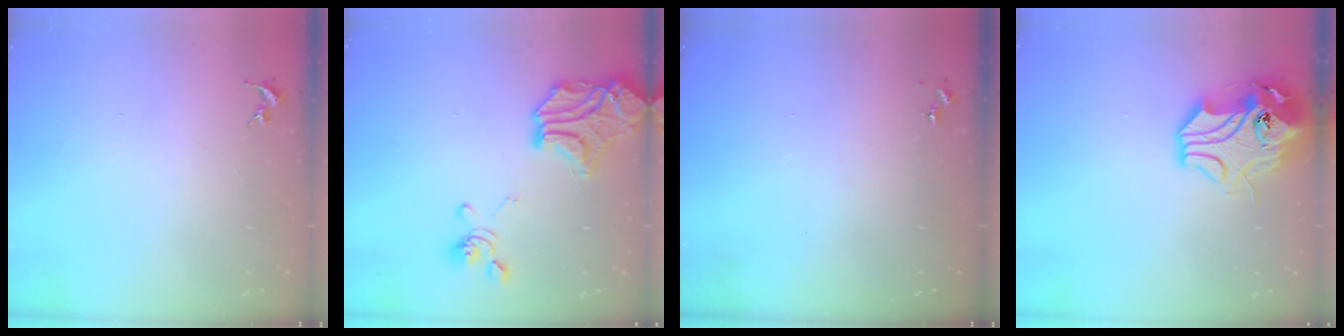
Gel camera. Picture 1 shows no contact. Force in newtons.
{"total": 19.3, "press": 19.0, "slide": 3.0}
{"total": 0.0}
{"total": 14.6, "press": 14.5, "slide": 2.3}